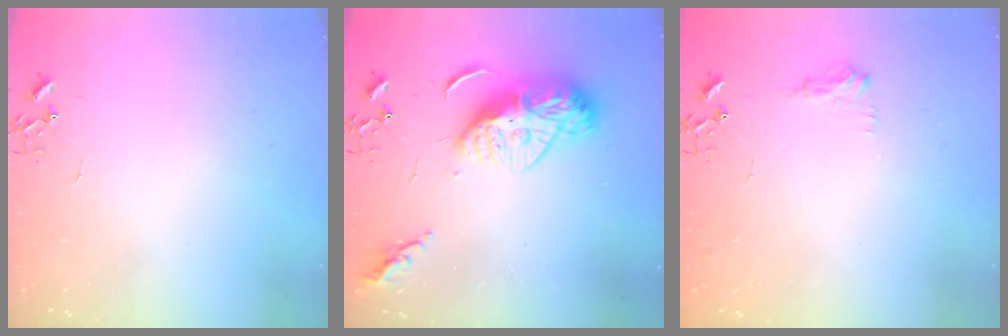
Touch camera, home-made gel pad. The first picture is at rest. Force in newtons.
{"total": 16.3, "press": 16.3, "slide": 1.3}
{"total": 8.4, "press": 8.4, "slide": 0.3}